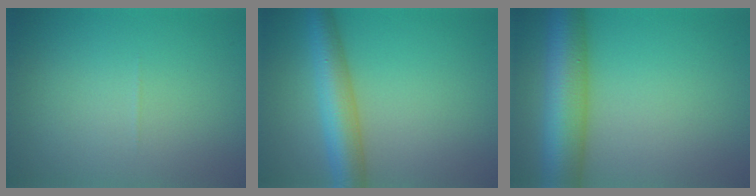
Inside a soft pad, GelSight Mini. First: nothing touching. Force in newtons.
{"total": 5.2, "press": 5.2, "slide": 0.1}
{"total": 7.9, "press": 7.9, "slide": 0.2}